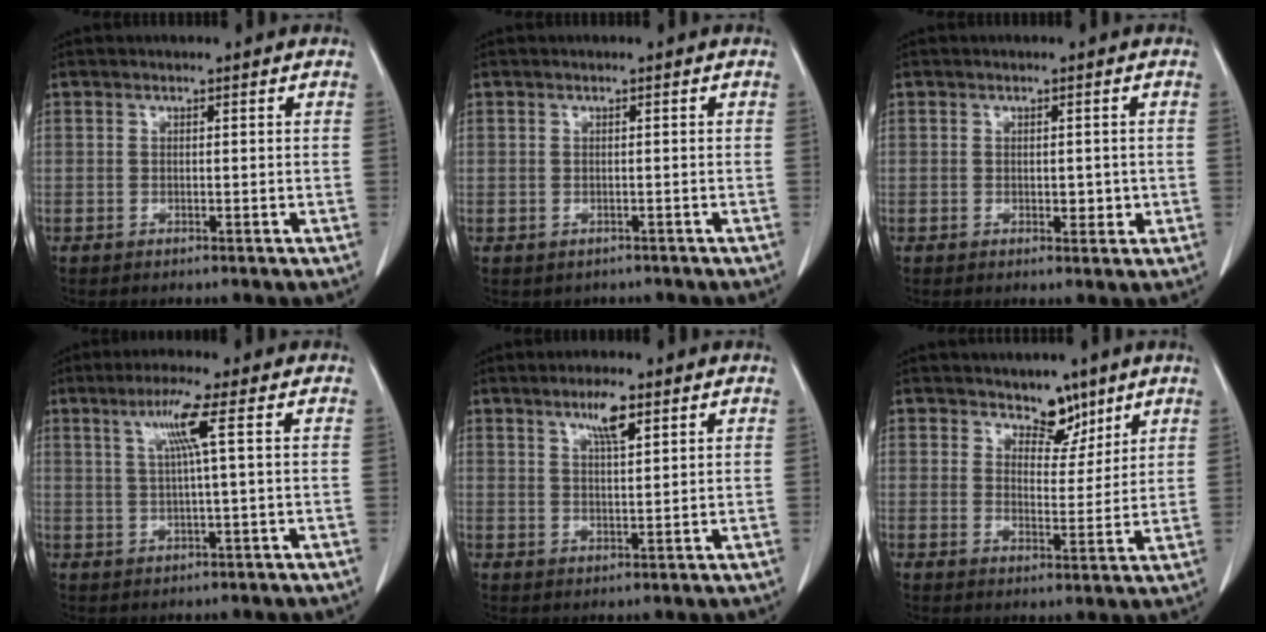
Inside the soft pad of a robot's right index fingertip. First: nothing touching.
{"total": 1.6, "force": [-0.8, 1.4, 0.1], "torque": [-0.004, 0.004, -0.008]}
{"total": 2.2, "force": [-0.2, 1.3, 1.7], "torque": [-0.018, -0.002, 0.002]}
{"total": 5.1, "force": [1.7, -1.1, 4.7], "torque": [-0.095, 0.005, 0.035]}
{"total": 4.3, "force": [2.6, 0.5, 3.4], "torque": [-0.062, 0.000, 0.045]}
{"total": 5.0, "force": [3.8, 2.6, 1.9], "torque": [-0.016, -0.007, 0.063]}